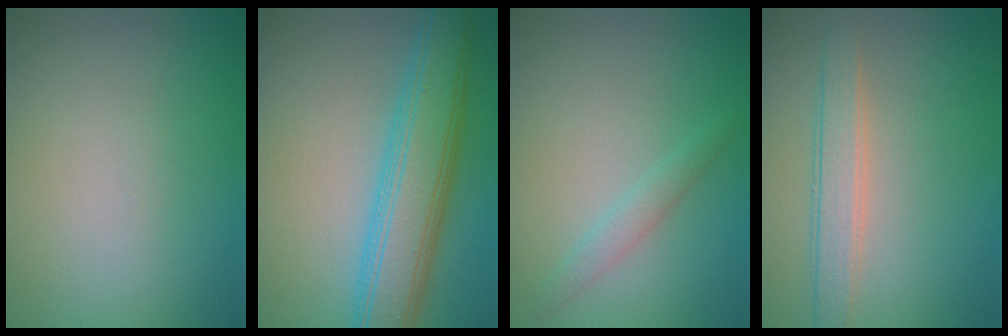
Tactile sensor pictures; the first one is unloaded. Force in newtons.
{"total": 7.5, "press": 7.5, "slide": 0.2}
{"total": 1.3, "press": 1.3, "slide": 0.0}
{"total": 2.8, "press": 2.8, "slide": 0.3}